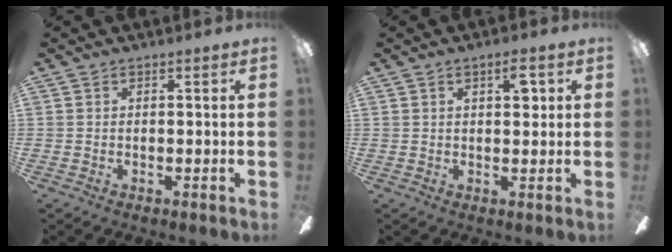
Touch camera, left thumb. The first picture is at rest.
{"total": 4.3, "force": [1.8, 1.9, 3.4], "torque": [-0.047, -0.001, 0.023]}